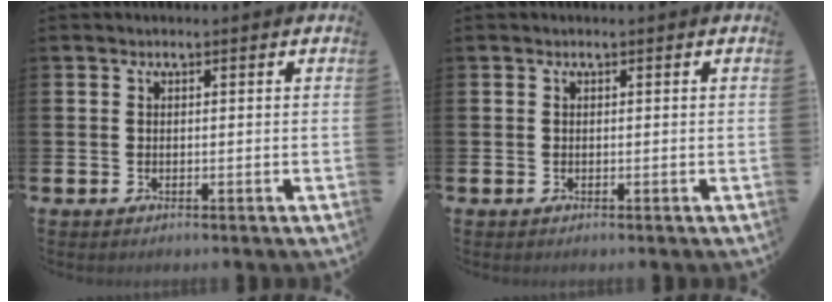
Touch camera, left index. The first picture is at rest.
{"total": 0.0}